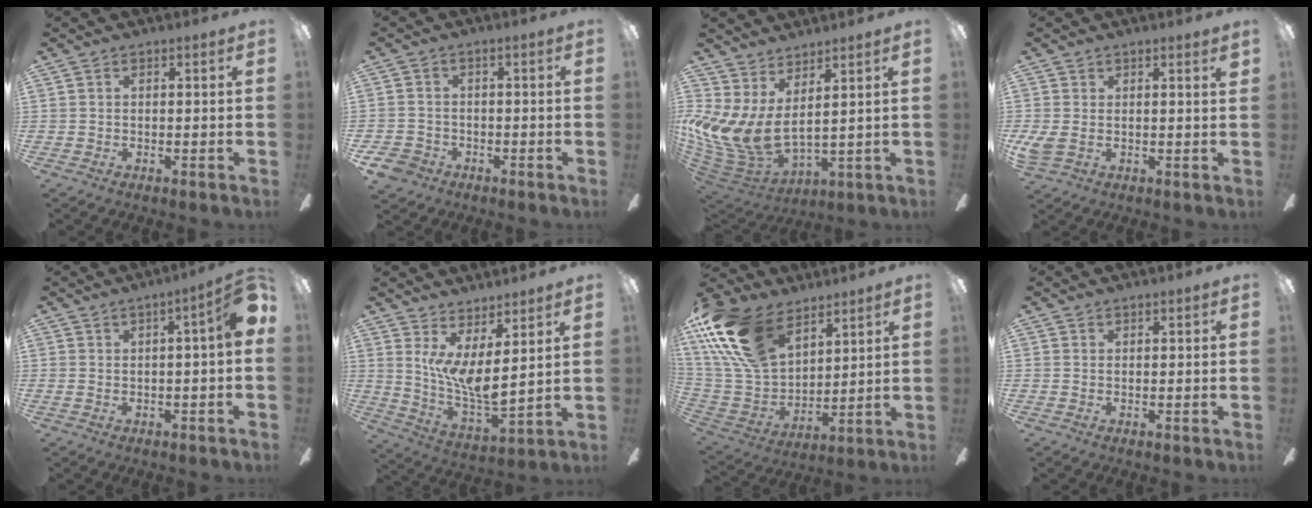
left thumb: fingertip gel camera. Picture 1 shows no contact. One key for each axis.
{"total": 5.0, "fx": -2.7, "fy": 3.9, "fz": 1.3, "tx": -0.048, "ty": 0.012, "tz": -0.055}
{"total": 11.6, "fx": 2.2, "fy": 6.4, "fz": 9.4, "tx": -0.225, "ty": -0.044, "tz": 0.046}
{"total": 4.3, "fx": 1.3, "fy": 2.0, "fz": 3.6, "tx": -0.058, "ty": -0.010, "tz": 0.024}
{"total": 6.1, "fx": 1.0, "fy": 0.8, "fz": 5.9, "tx": -0.090, "ty": -0.003, "tz": 0.016}
{"total": 9.3, "fx": 5.4, "fy": 2.4, "fz": 7.2, "tx": -0.160, "ty": -0.059, "tz": 0.100}
{"total": 21.8, "fx": 12.7, "fy": 12.5, "fz": 12.6, "tx": -0.300, "ty": -0.048, "tz": 0.234}
{"total": 0.0}